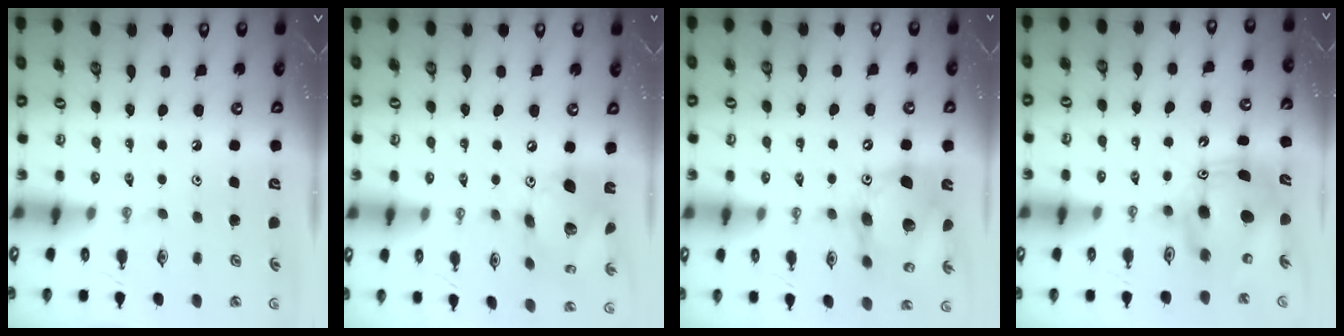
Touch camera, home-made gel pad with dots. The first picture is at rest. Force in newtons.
{"total": 16.9, "press": 16.8, "slide": 1.5}
{"total": 18.0, "press": 17.7, "slide": 3.1}
{"total": 11.4, "press": 11.3, "slide": 1.0}